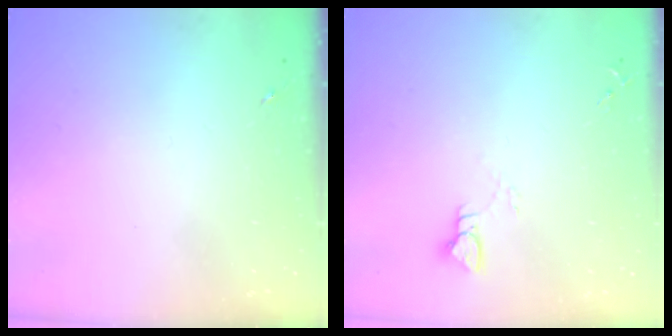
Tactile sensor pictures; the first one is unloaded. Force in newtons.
{"total": 3.0, "press": 3.0, "slide": 0.3}